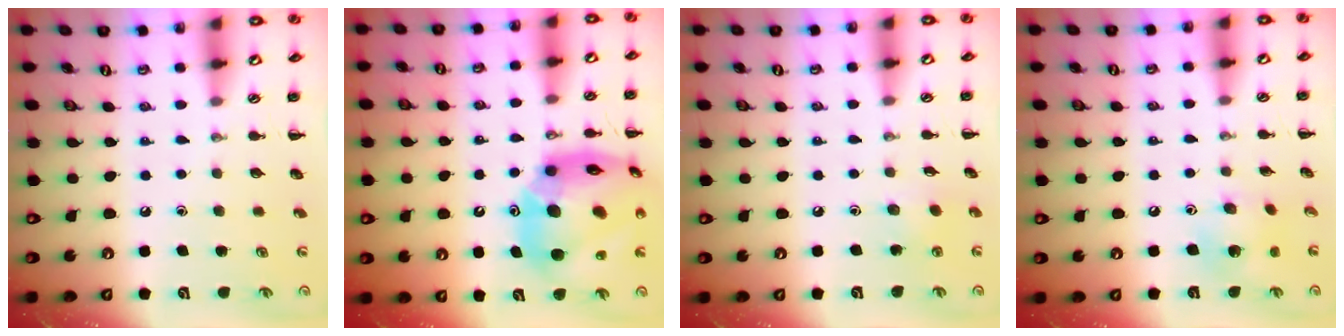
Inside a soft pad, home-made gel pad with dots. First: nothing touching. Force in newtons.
{"total": 22.0, "press": 21.1, "slide": 6.3}
{"total": 2.6, "press": 2.5, "slide": 0.9}
{"total": 5.9, "press": 5.8, "slide": 1.2}